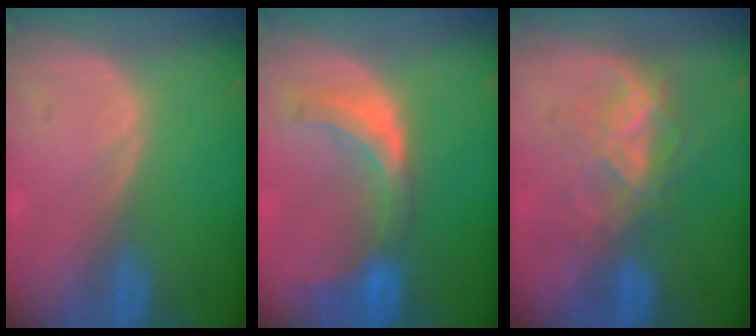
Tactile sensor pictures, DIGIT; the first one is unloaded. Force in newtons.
{"total": 7.4, "press": 6.7, "slide": 2.9}
{"total": 6.8, "press": 5.9, "slide": 3.4}